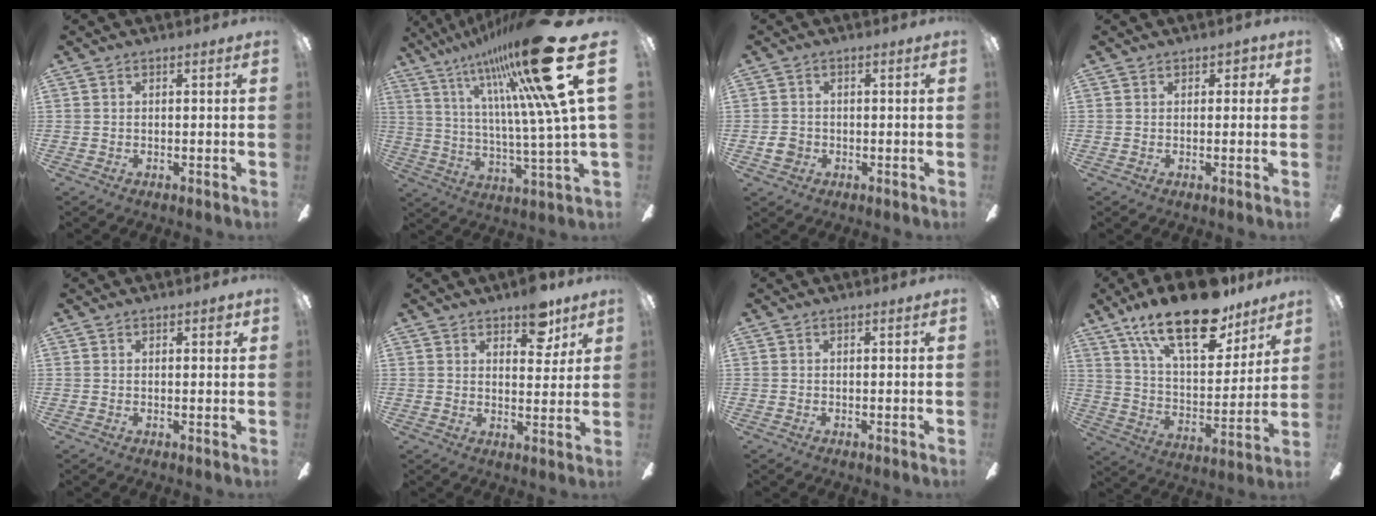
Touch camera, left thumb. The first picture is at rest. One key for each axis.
{"total": 28.7, "fx": 14.3, "fy": 4.4, "fz": 24.5, "tx": -0.380, "ty": -0.094, "tz": 0.221}
{"total": 3.2, "fx": -0.8, "fy": 2.8, "fz": 1.4, "tx": -0.029, "ty": 0.005, "tz": -0.016}
{"total": 1.8, "fx": 0.9, "fy": 1.4, "fz": 0.8, "tx": -0.007, "ty": 0.003, "tz": 0.013}
{"total": 1.9, "fx": 1.2, "fy": 0.8, "fz": 1.3, "tx": -0.011, "ty": -0.001, "tz": 0.017}
{"total": 8.2, "fx": 5.8, "fy": 4.0, "fz": 4.3, "tx": -0.042, "ty": -0.024, "tz": 0.098}
{"total": 0.0}
{"total": 23.8, "fx": 16.1, "fy": 9.6, "fz": 14.6, "tx": -0.238, "ty": -0.093, "tz": 0.276}